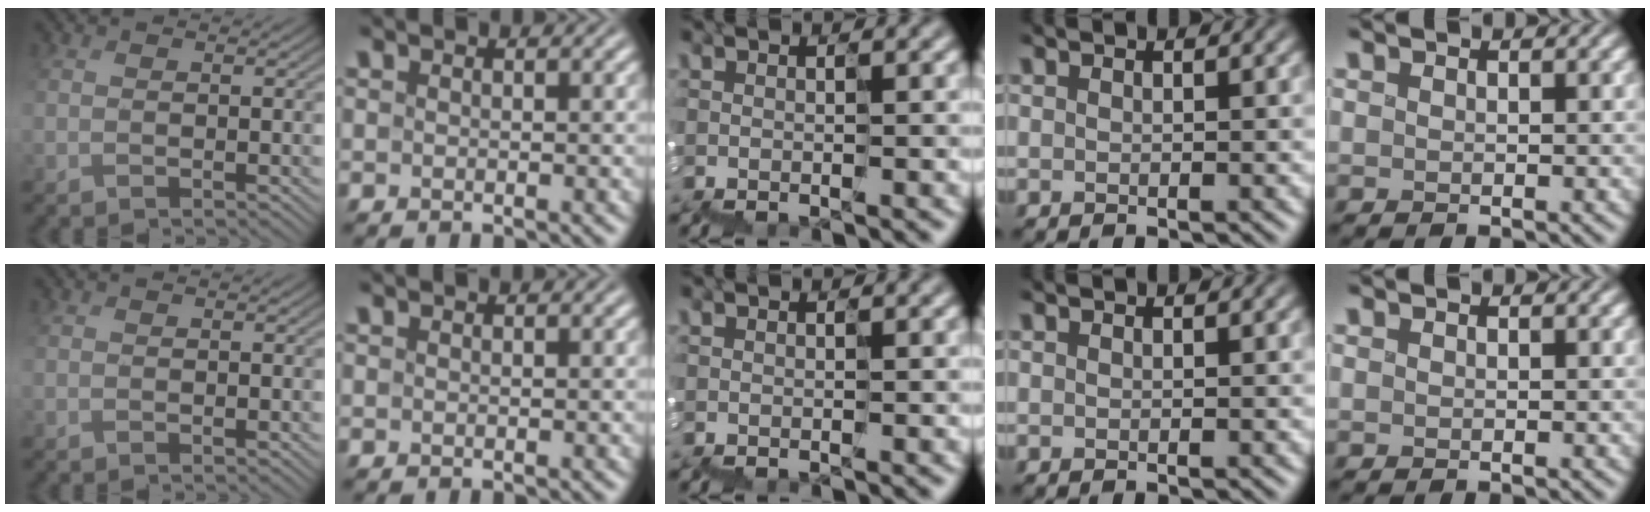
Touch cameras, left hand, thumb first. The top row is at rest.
{}